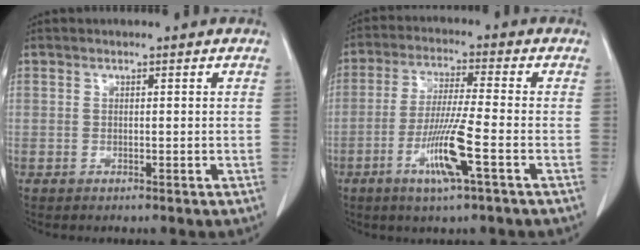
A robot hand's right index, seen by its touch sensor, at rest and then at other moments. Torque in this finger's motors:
{"motor_torque": [0.80, -0.38, 0.26, 0.18]}